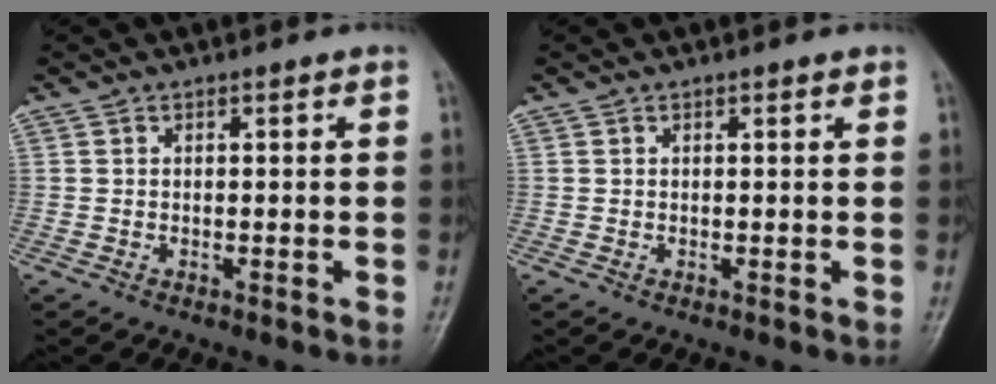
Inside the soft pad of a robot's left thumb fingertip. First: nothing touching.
{"total": 0.5, "force": [0.3, 0.1, 0.3], "torque": [-0.005, -0.001, 0.003]}